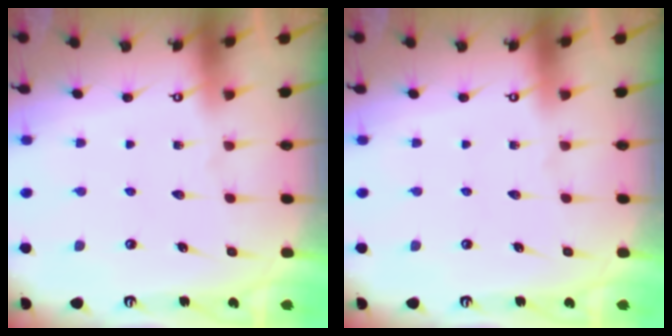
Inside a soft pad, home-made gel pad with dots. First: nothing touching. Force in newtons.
{"total": 0.0}